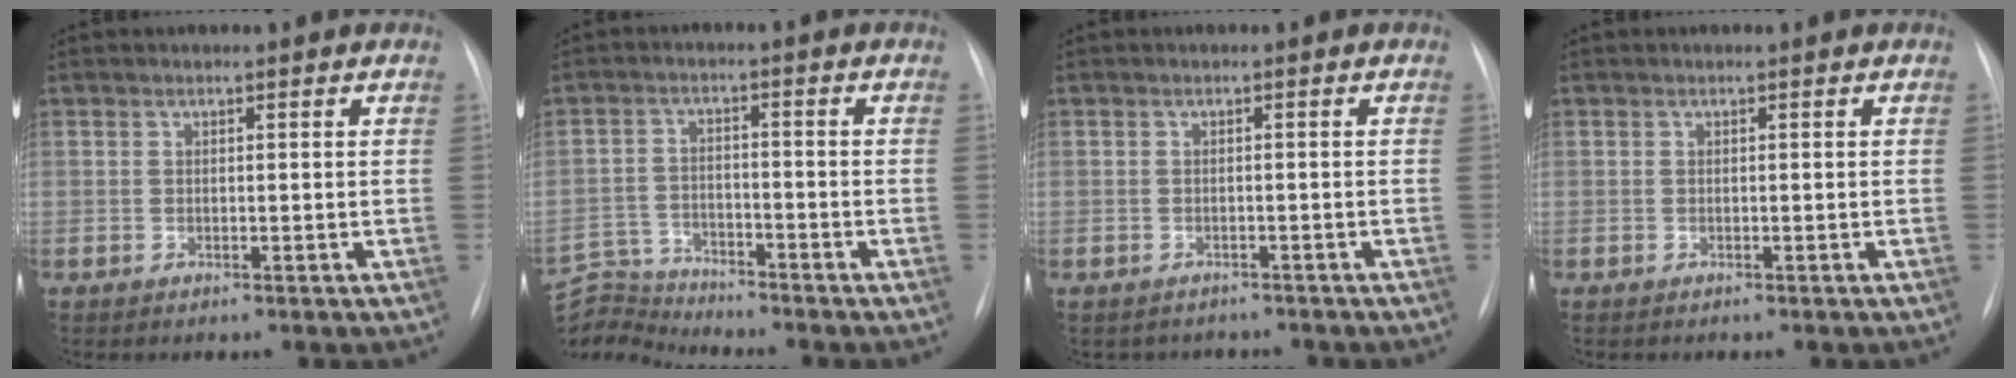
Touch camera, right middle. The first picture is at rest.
{"total": 8.0, "force": [-8.0, -0.4, -0.8], "torque": [0.001, 0.008, -0.152]}
{"total": 3.6, "force": [-3.2, 1.6, -0.1], "torque": [0.001, 0.009, -0.038]}
{"total": 0.0}